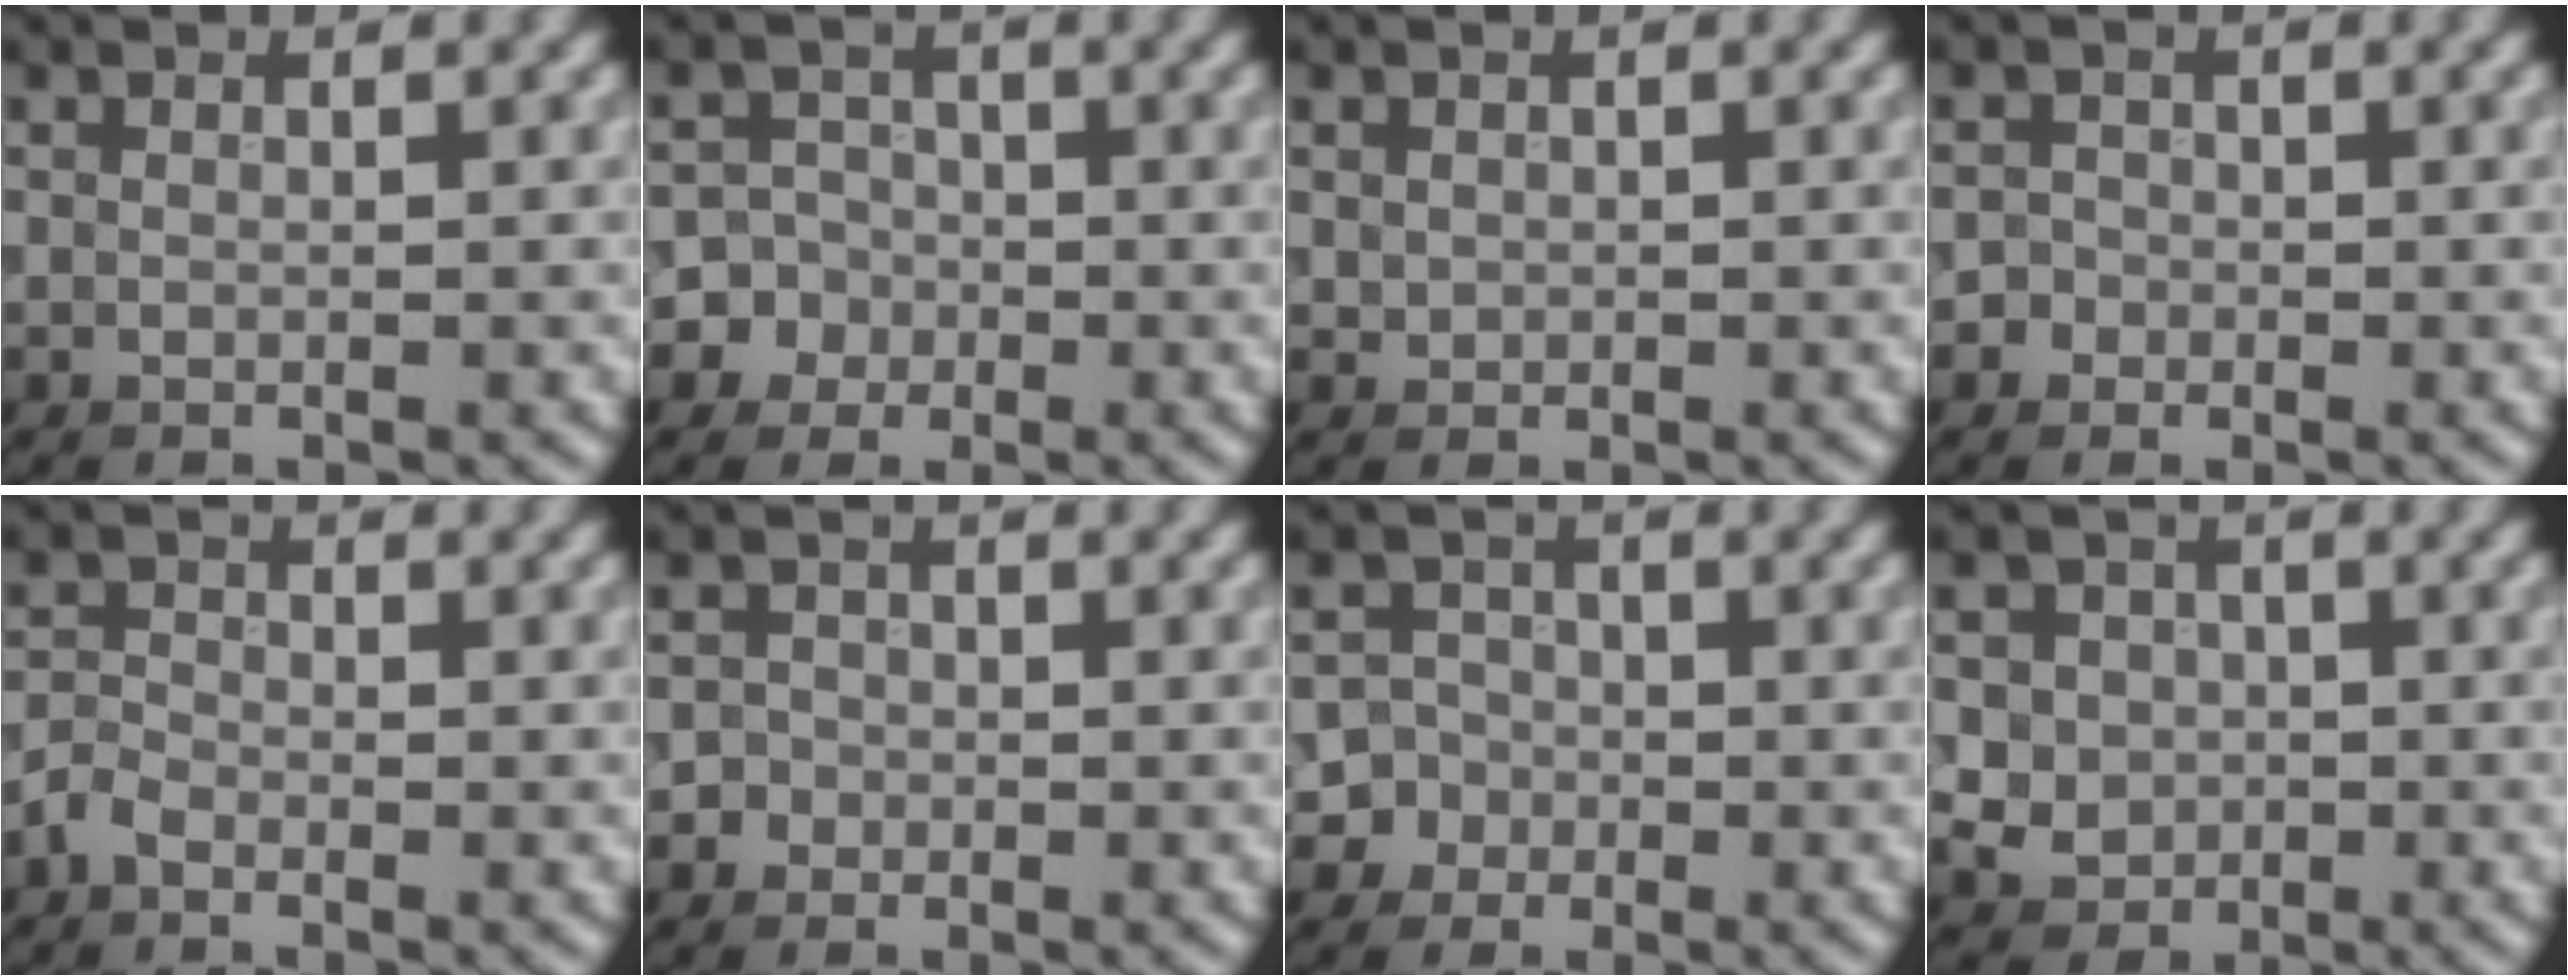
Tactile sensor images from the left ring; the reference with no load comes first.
{"total": 5.3, "force": [-1.9, 4.9, 0.4], "torque": [0.021, 0.009, -0.051]}
{"total": 0.9, "force": [0.1, 0.8, 0.3], "torque": [0.000, -0.003, 0.003]}
{"total": 1.4, "force": [-0.5, 1.3, 0.1], "torque": [0.019, 0.003, -0.010]}
{"total": 1.6, "force": [-1.1, 1.0, 0.8], "torque": [-0.012, 0.004, -0.028]}
{"total": 1.5, "force": [-0.4, 1.4, 0.1], "torque": [0.020, 0.004, -0.012]}
{"total": 4.6, "force": [-1.9, 4.2, 0.3], "torque": [0.024, 0.004, -0.049]}
{"total": 4.9, "force": [0.2, 4.5, 1.8], "torque": [-0.018, 0.017, -0.010]}